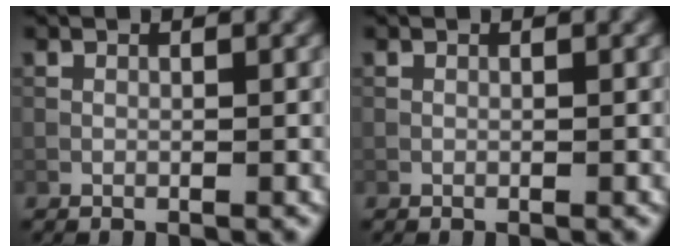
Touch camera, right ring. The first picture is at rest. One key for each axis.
{"total": 0.0}